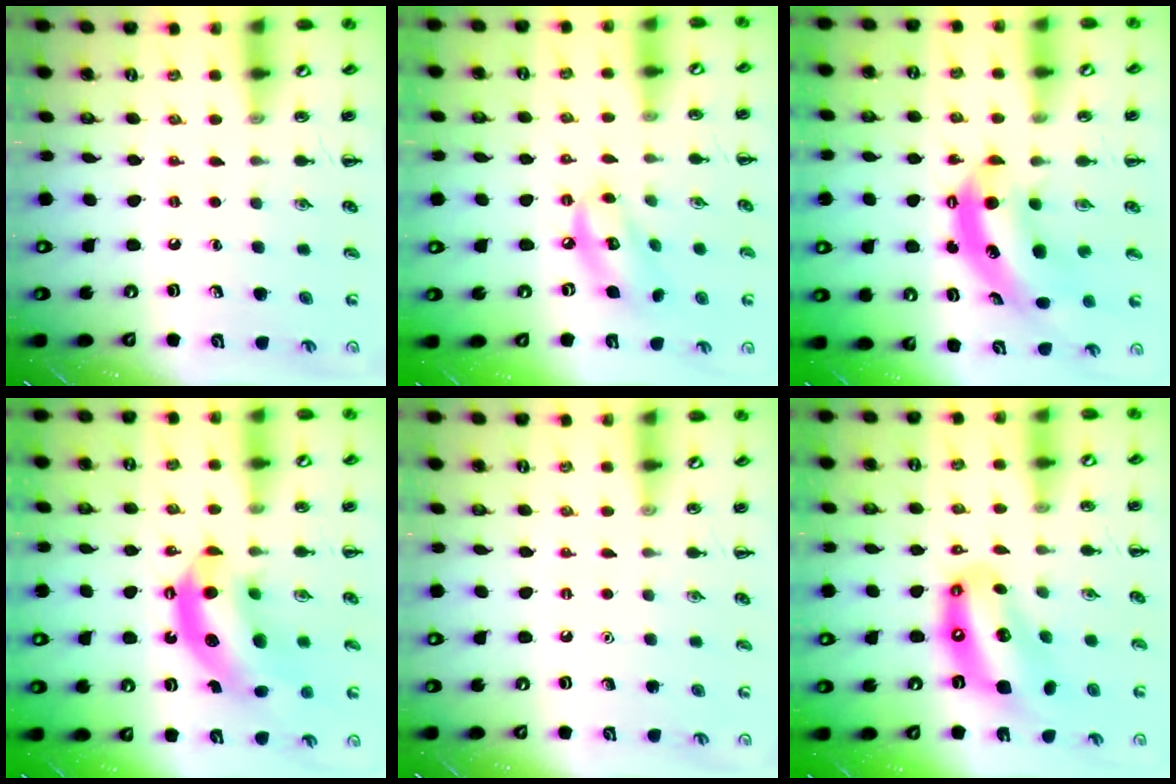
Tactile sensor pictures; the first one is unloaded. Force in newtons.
{"total": 9.2, "press": 9.2, "slide": 0.9}
{"total": 6.1, "press": 6.1, "slide": 1.0}
{"total": 13.3, "press": 12.8, "slide": 3.7}
{"total": 1.6, "press": 1.6, "slide": 0.1}
{"total": 12.4, "press": 12.0, "slide": 3.3}